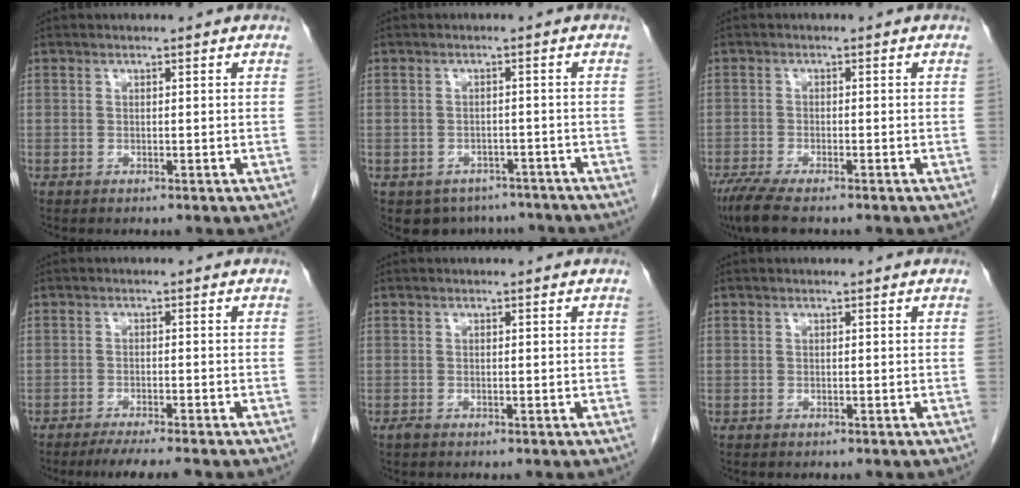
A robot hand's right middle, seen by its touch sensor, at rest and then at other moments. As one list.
[{"total": 6.3, "force": [-5.0, 3.9, 0.6], "torque": [0.001, 0.008, -0.061]}, {"total": 5.9, "force": [-4.5, 1.0, 3.7], "torque": [-0.069, -0.016, -0.075]}, {"total": 5.6, "force": [-4.7, -0.2, 3.0], "torque": [-0.043, -0.015, -0.073]}, {"total": 0.5, "force": [-0.4, 0.2, 0.3], "torque": [-0.009, -0.001, -0.007]}, {"total": 0.0}]